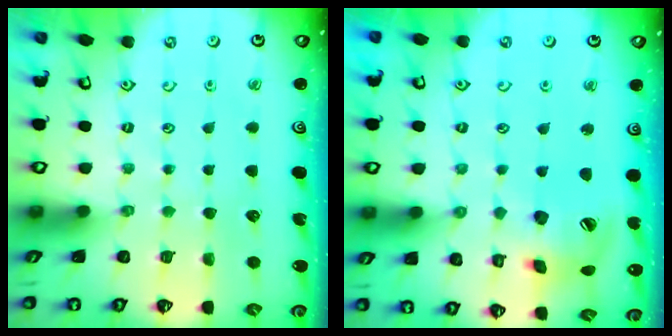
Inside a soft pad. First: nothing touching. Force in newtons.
{"total": 14.6, "press": 14.4, "slide": 2.2}